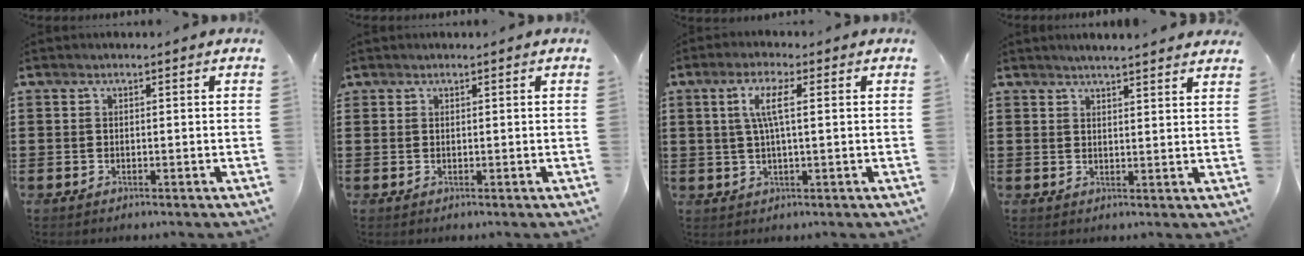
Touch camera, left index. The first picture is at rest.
{"total": 0.5, "force": [0.4, 0.3, 0.0], "torque": [-0.003, 0.002, 0.008]}
{"total": 4.9, "force": [1.0, 0.9, 4.7], "torque": [-0.100, 0.002, 0.012]}
{"total": 2.5, "force": [2.5, -0.5, 0.4], "torque": [-0.016, -0.005, 0.045]}